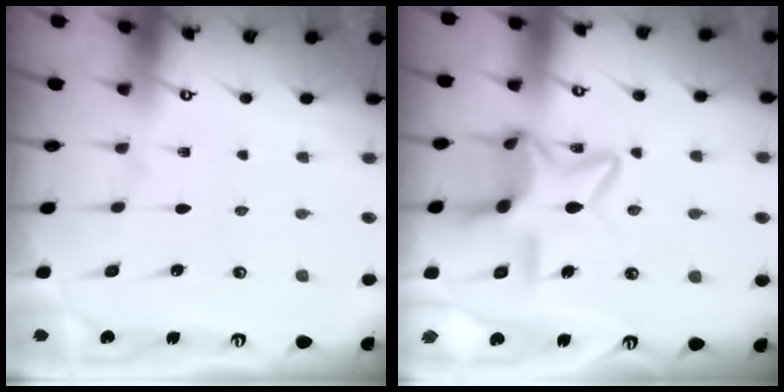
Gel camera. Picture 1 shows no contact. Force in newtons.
{"total": 11.3, "press": 11.3, "slide": 0.7}